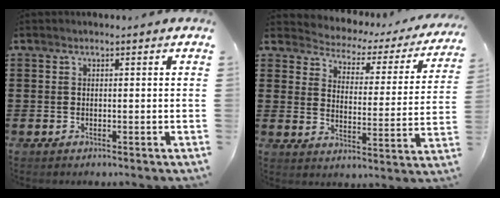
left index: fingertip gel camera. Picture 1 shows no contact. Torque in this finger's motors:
{"motor_torque": [2.14, 0.00, 0.14, -0.02]}